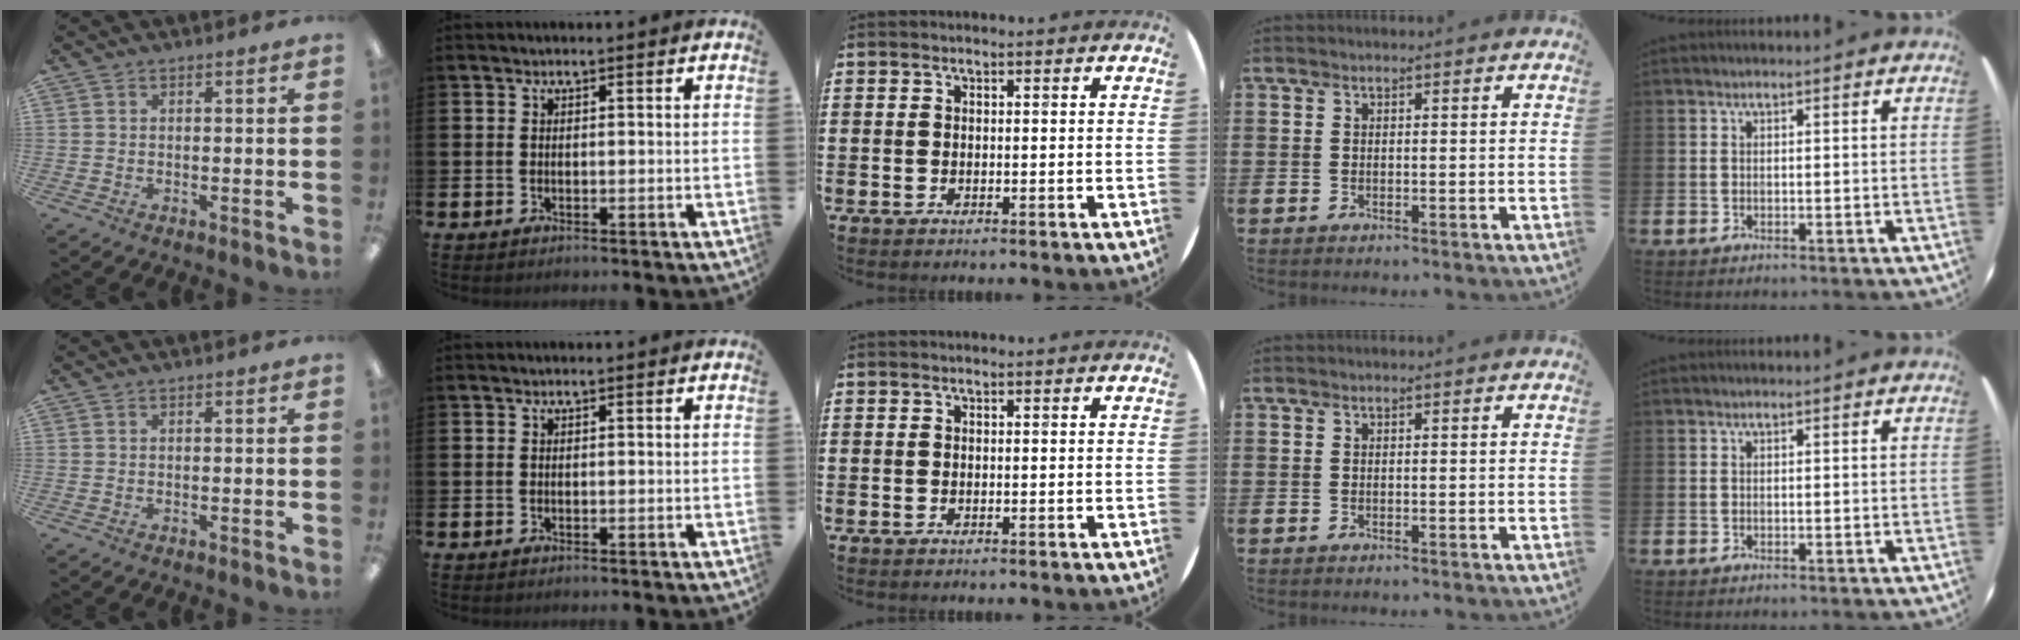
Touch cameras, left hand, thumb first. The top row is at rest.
{}